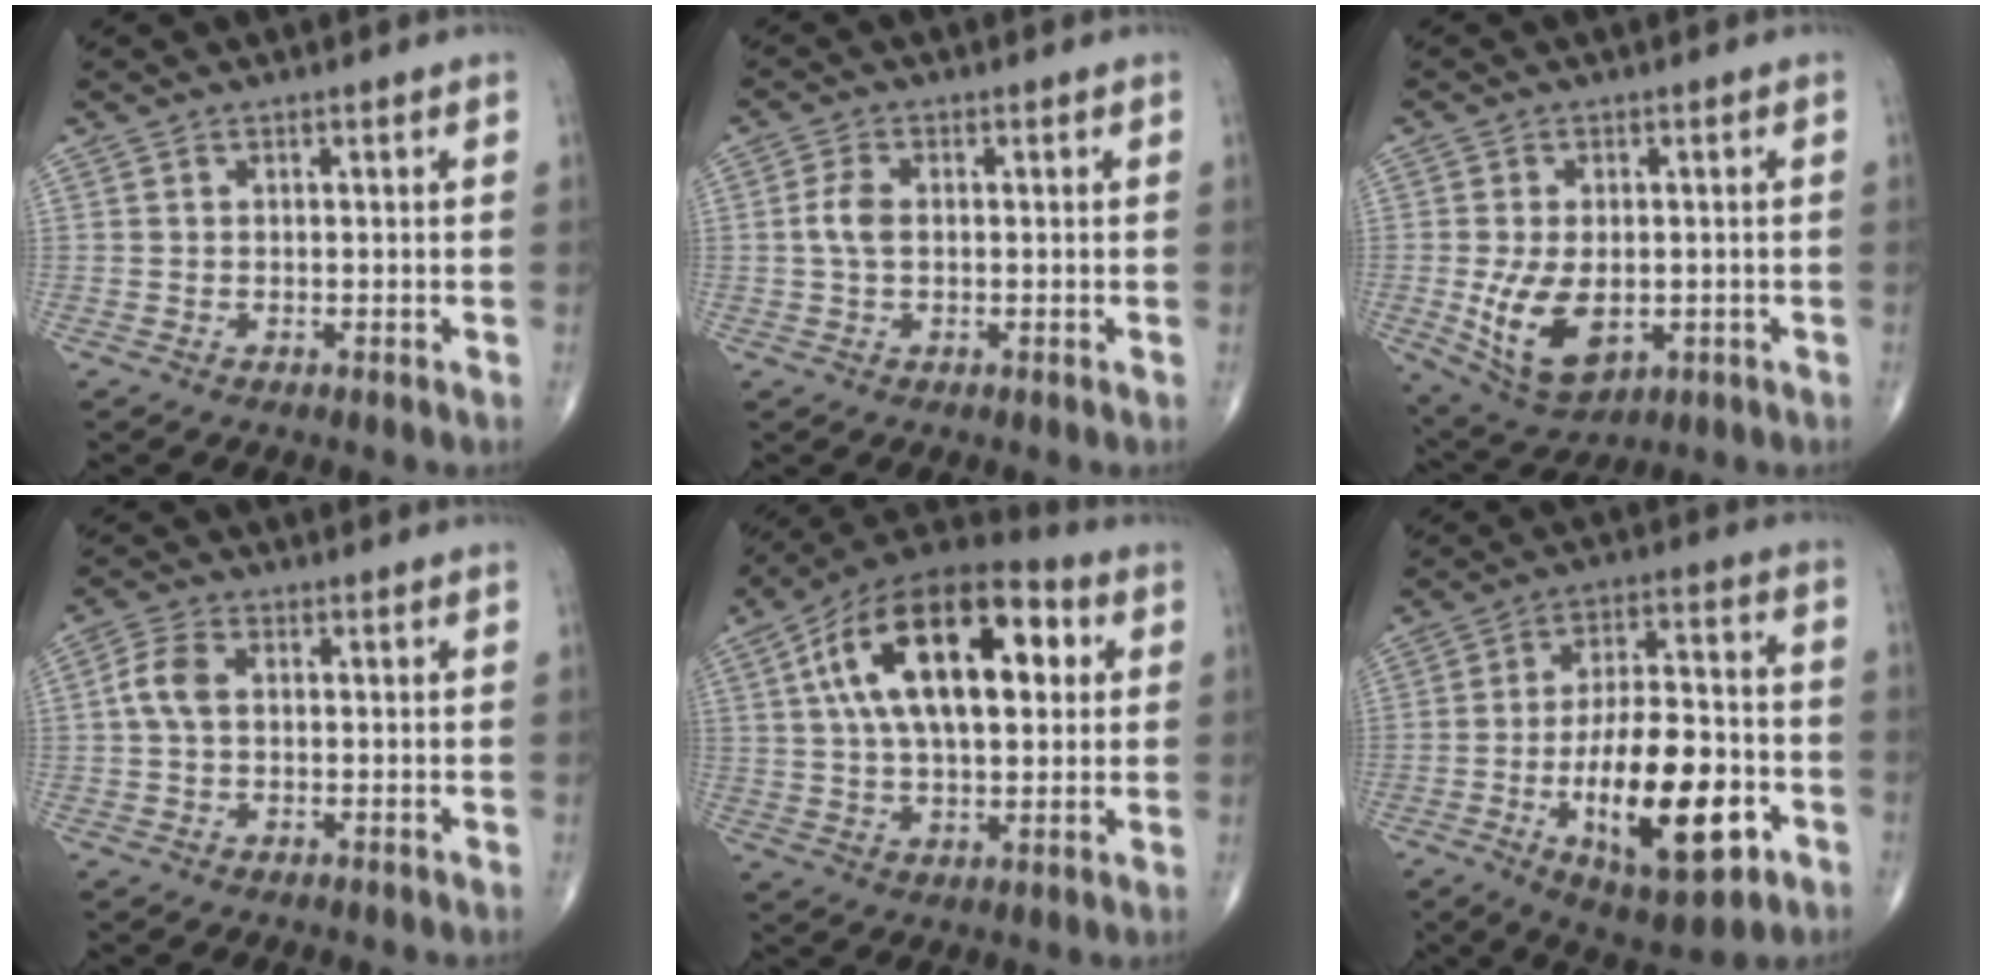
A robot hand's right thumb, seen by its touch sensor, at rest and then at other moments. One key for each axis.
{"total": 3.5, "fx": 0.1, "fy": 2.0, "fz": 2.9, "tx": -0.066, "ty": 0.006, "tz": -0.003}
{"total": 10.9, "fx": -1.9, "fy": 6.3, "fz": 8.6, "tx": -0.150, "ty": -0.010, "tz": -0.016}
{"total": 4.6, "fx": 0.3, "fy": 3.2, "fz": 3.4, "tx": -0.072, "ty": 0.013, "tz": -0.002}
{"total": 22.9, "fx": 5.8, "fy": 11.4, "fz": 19.0, "tx": -0.307, "ty": 0.019, "tz": 0.085}
{"total": 21.0, "fx": -6.8, "fy": 8.4, "fz": 18.0, "tx": -0.276, "ty": 0.028, "tz": -0.099}